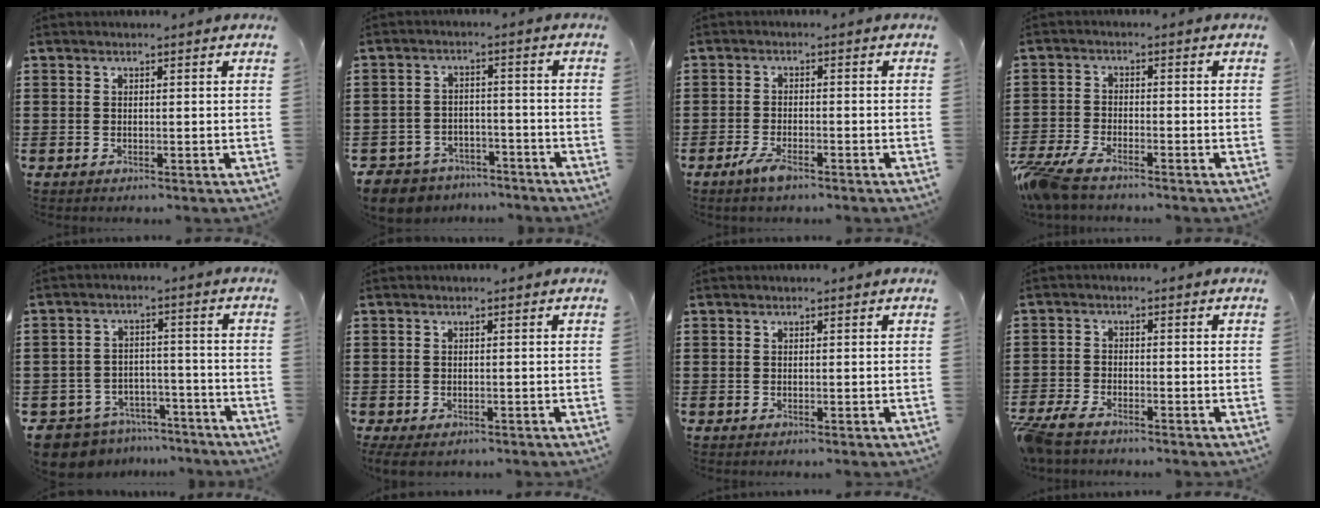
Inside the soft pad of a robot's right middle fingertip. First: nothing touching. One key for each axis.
{"total": 5.2, "fx": -5.0, "fy": 1.4, "fz": 0.2, "tx": -0.027, "ty": 0.004, "tz": -0.109}
{"total": 3.2, "fx": -2.0, "fy": 0.8, "fz": 2.3, "tx": -0.060, "ty": -0.007, "tz": -0.043}
{"total": 4.9, "fx": -4.3, "fy": 0.8, "fz": 2.2, "tx": -0.080, "ty": -0.017, "tz": -0.093}
{"total": 7.1, "fx": -6.8, "fy": 1.8, "fz": 0.8, "tx": -0.035, "ty": 0.013, "tz": -0.141}
{"total": 0.8, "fx": -0.7, "fy": 0.2, "fz": 0.3, "tx": -0.009, "ty": -0.004, "tz": -0.013}
{"total": 0.0}
{"total": 3.5, "fx": -3.2, "fy": 0.7, "fz": 1.3, "tx": -0.052, "ty": -0.009, "tz": -0.072}